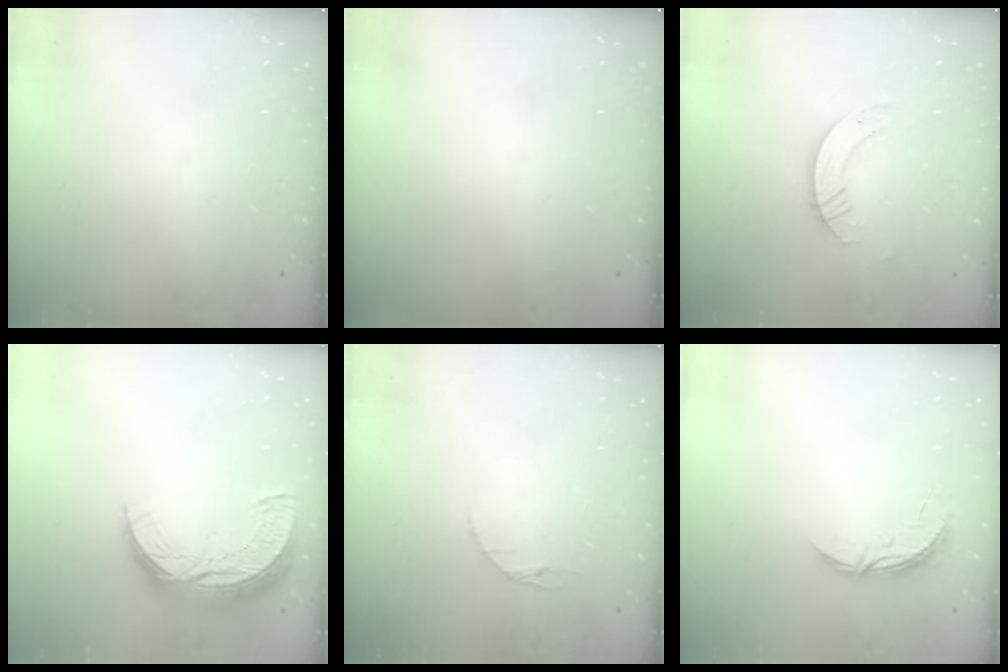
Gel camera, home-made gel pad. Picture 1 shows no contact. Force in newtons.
{"total": 0.0}
{"total": 3.9, "press": 3.9, "slide": 0.4}
{"total": 12.8, "press": 12.7, "slide": 1.0}
{"total": 2.9, "press": 2.9, "slide": 0.4}
{"total": 4.6, "press": 4.6, "slide": 0.4}